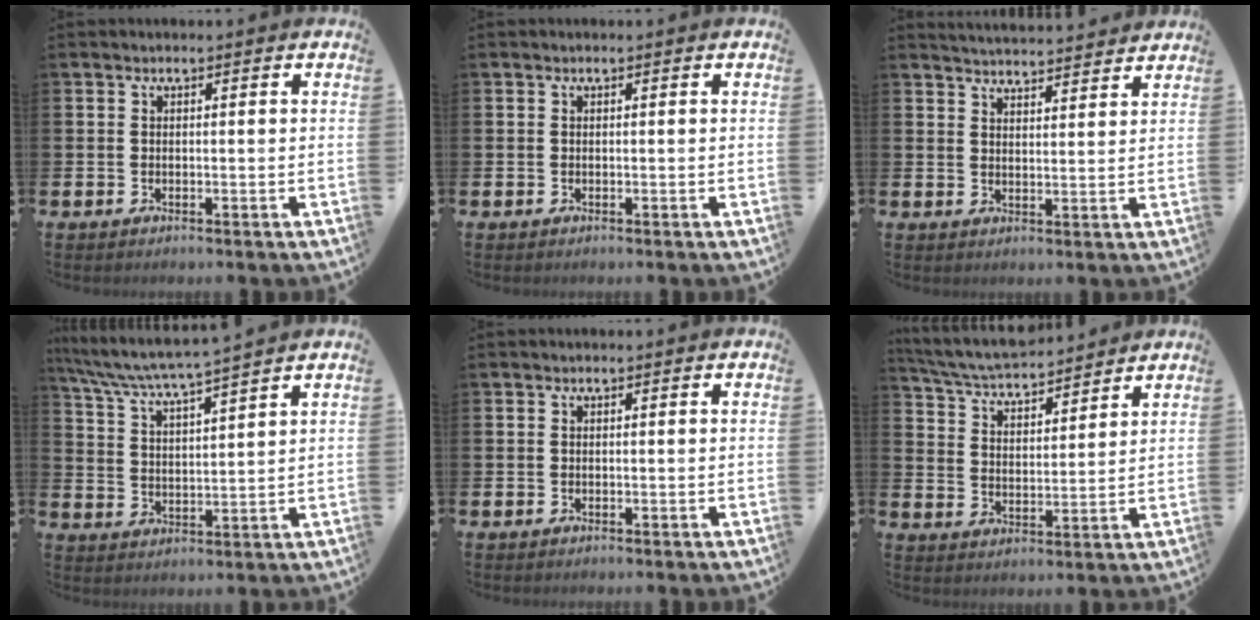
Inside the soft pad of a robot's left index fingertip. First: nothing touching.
{"total": 0.0}
{"total": 4.3, "force": [4.3, 0.1, -0.1], "torque": [-0.005, -0.029, 0.077]}
{"total": 5.6, "force": [5.4, -0.4, 1.6], "torque": [-0.055, -0.037, 0.091]}
{"total": 0.0}
{"total": 5.6, "force": [5.5, 0.6, 1.1], "torque": [-0.052, -0.036, 0.095]}